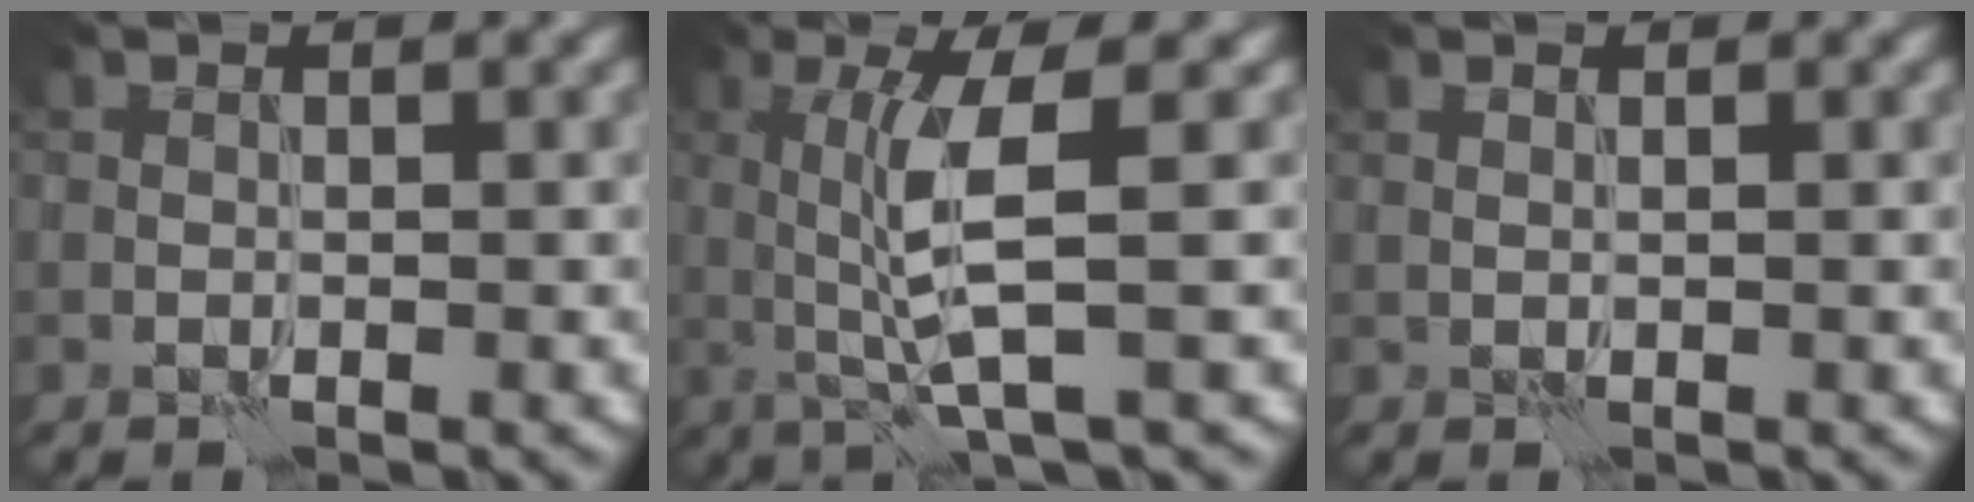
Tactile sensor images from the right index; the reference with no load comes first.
{"total": 5.2, "force": [0.5, 0.8, 5.1], "torque": [-0.101, -0.002, 0.011]}
{"total": 0.0}